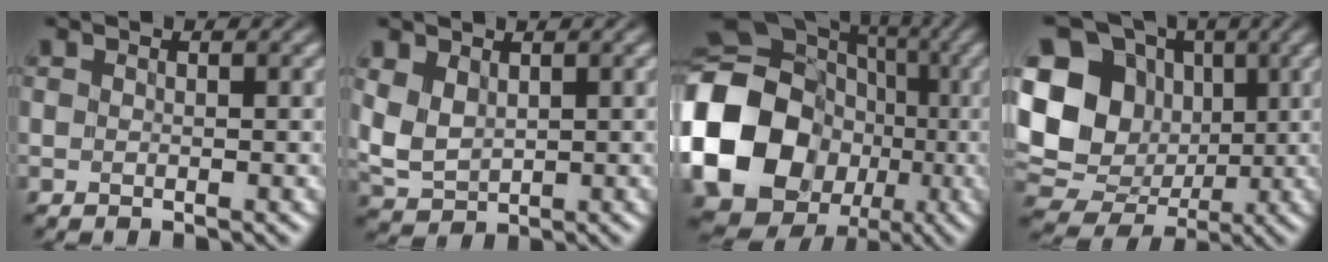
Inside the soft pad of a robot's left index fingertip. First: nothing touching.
{"total": 3.3, "force": [1.2, 2.2, 2.2], "torque": [-0.062, -0.003, 0.029]}
{"total": 23.4, "force": [-4.4, 20.9, 9.6], "torque": [-0.199, -0.027, -0.112]}
{"total": 14.1, "force": [1.3, 12.0, 7.3], "torque": [-0.168, 0.006, 0.013]}